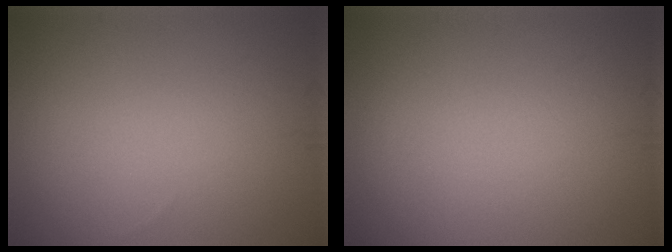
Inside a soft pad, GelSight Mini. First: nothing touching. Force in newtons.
{"total": 0.0}